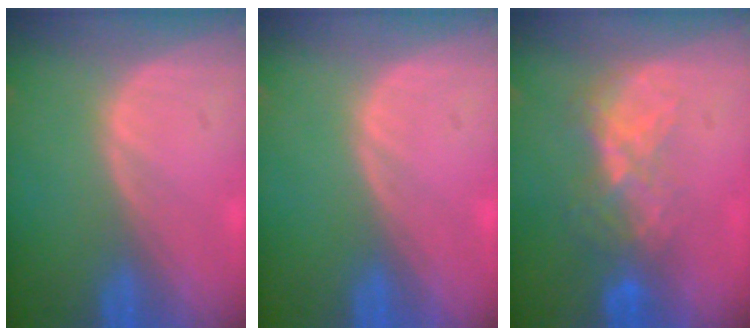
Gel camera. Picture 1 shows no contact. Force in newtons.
{"total": 0.0}
{"total": 6.4, "press": 5.6, "slide": 3.1}